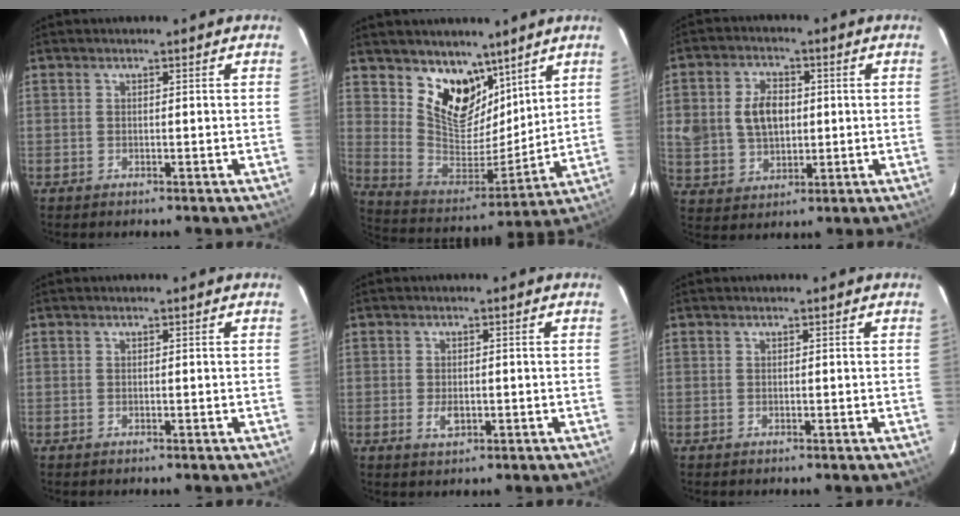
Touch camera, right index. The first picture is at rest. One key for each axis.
{"total": 14.5, "fx": 9.6, "fy": 8.5, "fz": 6.7, "tx": -0.134, "ty": -0.016, "tz": 0.186}
{"total": 9.7, "fx": 1.0, "fy": 7.0, "fz": 6.6, "tx": -0.137, "ty": 0.017, "tz": 0.029}
{"total": 0.0}
{"total": 2.7, "fx": -0.8, "fy": 1.6, "fz": 2.1, "tx": -0.037, "ty": -0.004, "tz": -0.011}
{"total": 0.0}